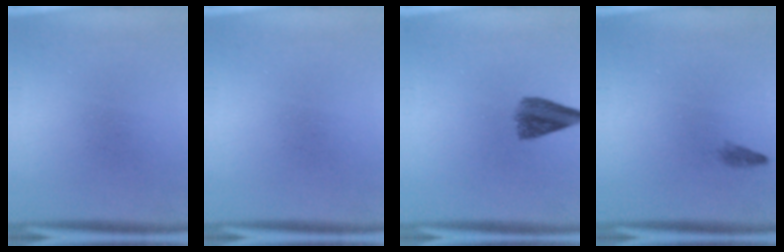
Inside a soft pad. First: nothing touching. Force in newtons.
{"total": 0.0}
{"total": 5.3}
{"total": 0.8}